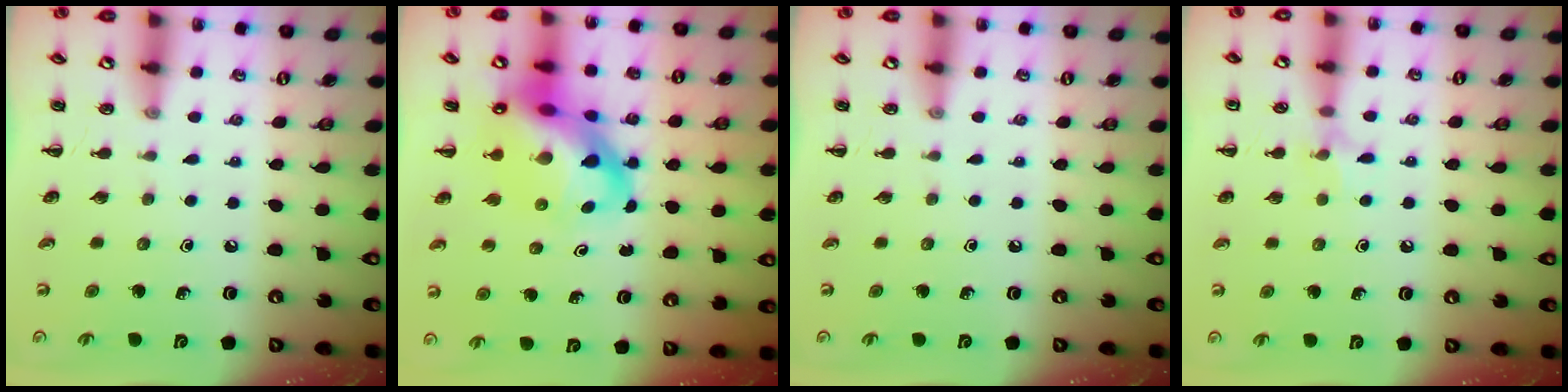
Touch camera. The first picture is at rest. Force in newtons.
{"total": 16.7, "press": 16.1, "slide": 4.6}
{"total": 0.0}
{"total": 6.6, "press": 6.5, "slide": 1.5}